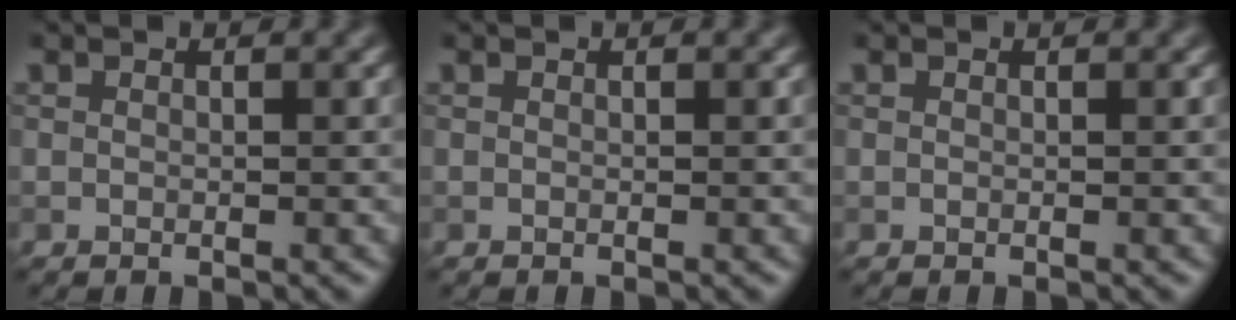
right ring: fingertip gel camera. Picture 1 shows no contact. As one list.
[{"total": 0.0}, {"total": 0.0}]